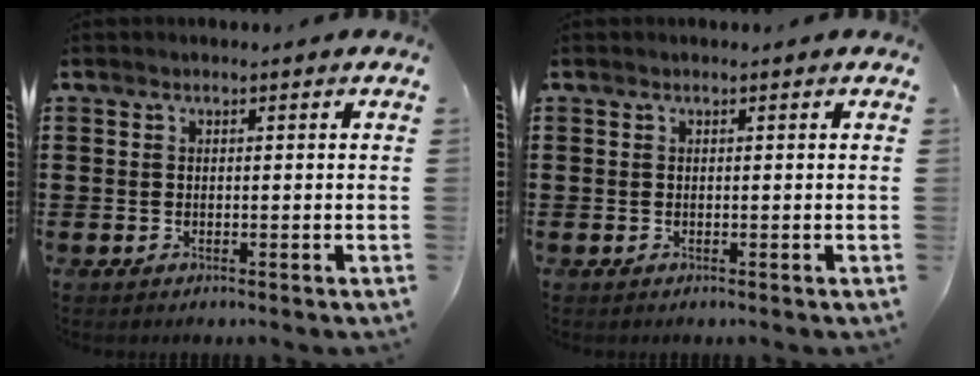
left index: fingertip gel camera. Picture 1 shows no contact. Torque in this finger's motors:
{"motor_torque": [-0.05, 0.17, -0.09, -0.03]}